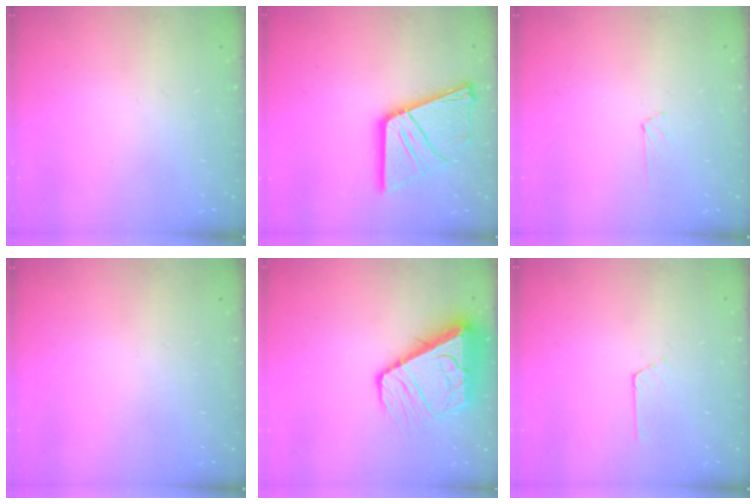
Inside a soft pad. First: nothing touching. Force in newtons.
{"total": 18.5, "press": 18.3, "slide": 2.1}
{"total": 1.8, "press": 1.8, "slide": 0.3}
{"total": 0.0}
{"total": 12.5, "press": 12.5, "slide": 1.4}
{"total": 2.7, "press": 2.7, "slide": 0.4}